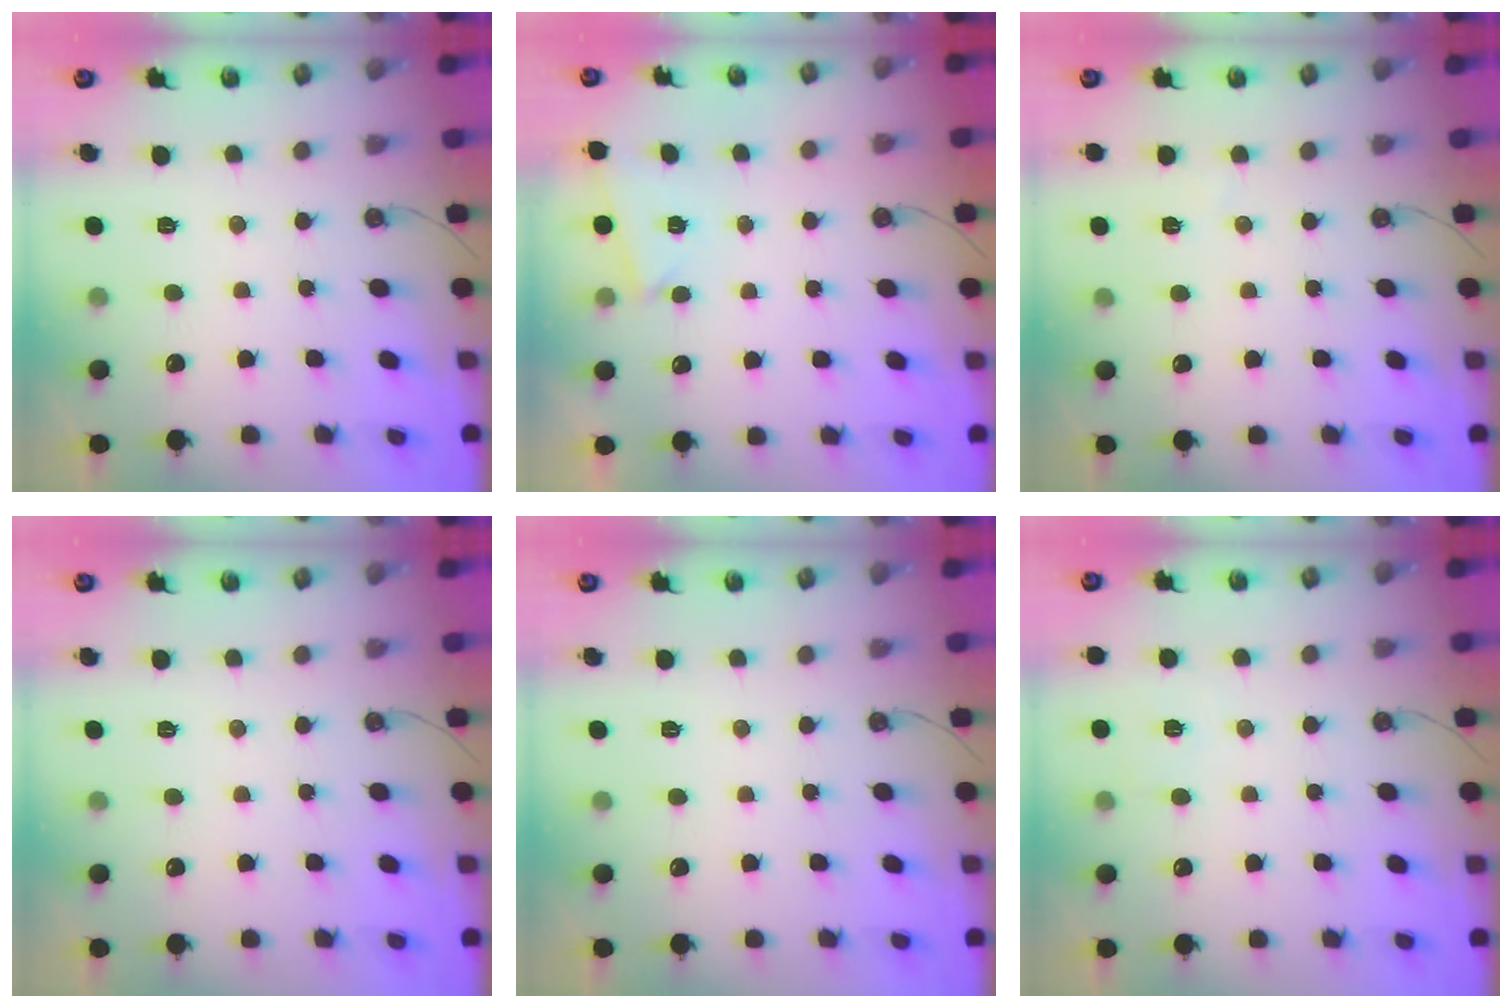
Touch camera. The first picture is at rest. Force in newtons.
{"total": 4.8, "press": 0.8, "slide": 4.7}
{"total": 3.0, "press": 2.0, "slide": 2.2}
{"total": 0.0}
{"total": 0.0}
{"total": 3.3, "press": 2.2, "slide": 2.5}